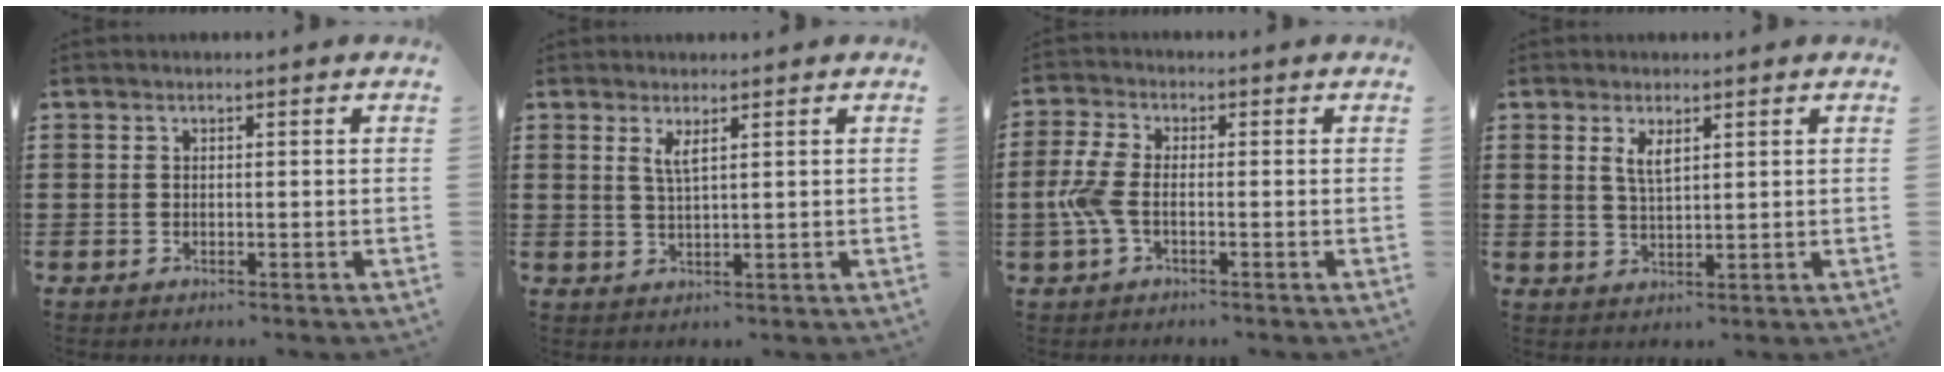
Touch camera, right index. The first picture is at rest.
{"total": 2.4, "force": [1.3, 0.4, 2.0], "torque": [-0.042, 0.001, 0.022]}
{"total": 5.0, "force": [-1.2, 2.3, 4.3], "torque": [-0.110, -0.005, -0.029]}
{"total": 2.9, "force": [1.5, 1.0, 2.4], "torque": [-0.050, 0.004, 0.025]}